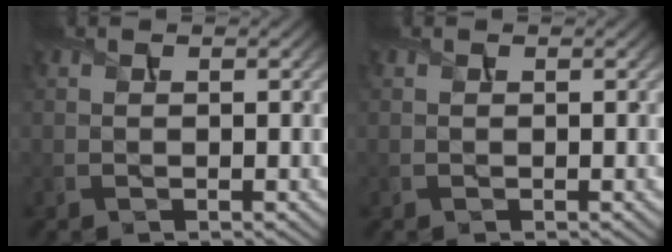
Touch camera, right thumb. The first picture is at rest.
{"total": 0.0}